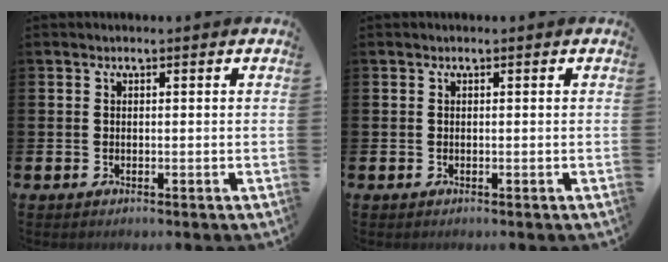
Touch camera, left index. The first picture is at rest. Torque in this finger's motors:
{"motor_torque": [0.00, 0.00, -0.03, -0.01]}